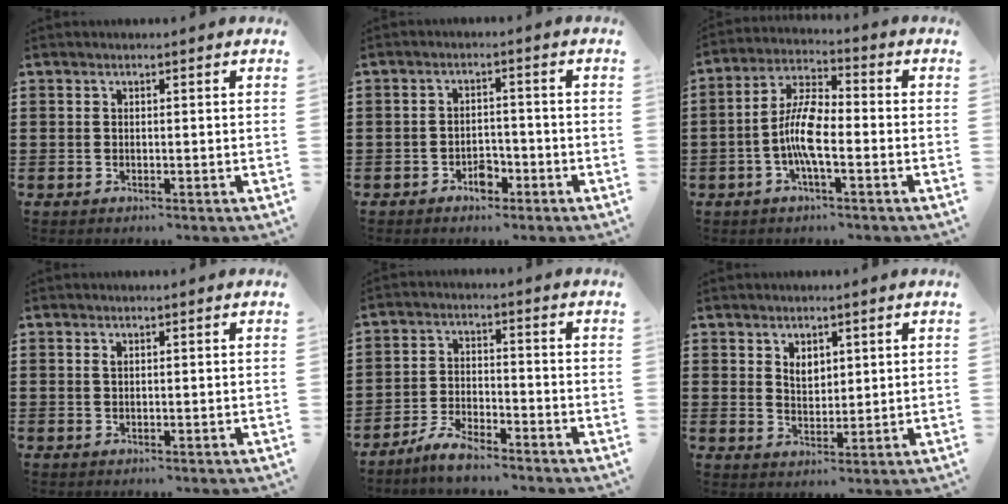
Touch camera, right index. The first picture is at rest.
{"total": 3.2, "force": [-2.1, 1.7, 1.6], "torque": [-0.028, 0.006, -0.041]}
{"total": 8.1, "force": [-2.0, 2.6, 7.4], "torque": [-0.167, -0.007, -0.043]}
{"total": 0.6, "force": [0.3, 0.2, 0.5], "torque": [-0.011, 0.000, 0.005]}
{"total": 4.6, "force": [-4.1, 1.0, 1.7], "torque": [-0.043, 0.007, -0.083]}
{"total": 2.8, "force": [1.6, 1.9, 1.3], "torque": [-0.031, 0.006, 0.030]}